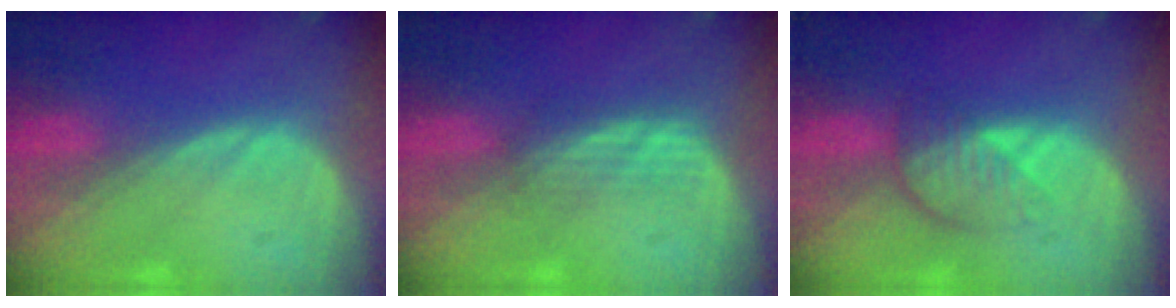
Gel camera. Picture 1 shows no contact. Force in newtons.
{"total": 2.4, "press": 2.4, "slide": 0.5}
{"total": 4.4, "press": 3.9, "slide": 2.0}